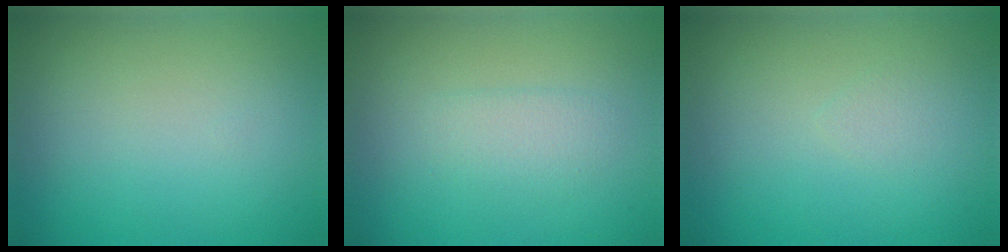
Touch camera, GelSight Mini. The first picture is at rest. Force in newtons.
{"total": 1.7, "press": 1.7, "slide": 0.1}
{"total": 0.6, "press": 0.6, "slide": 0.1}